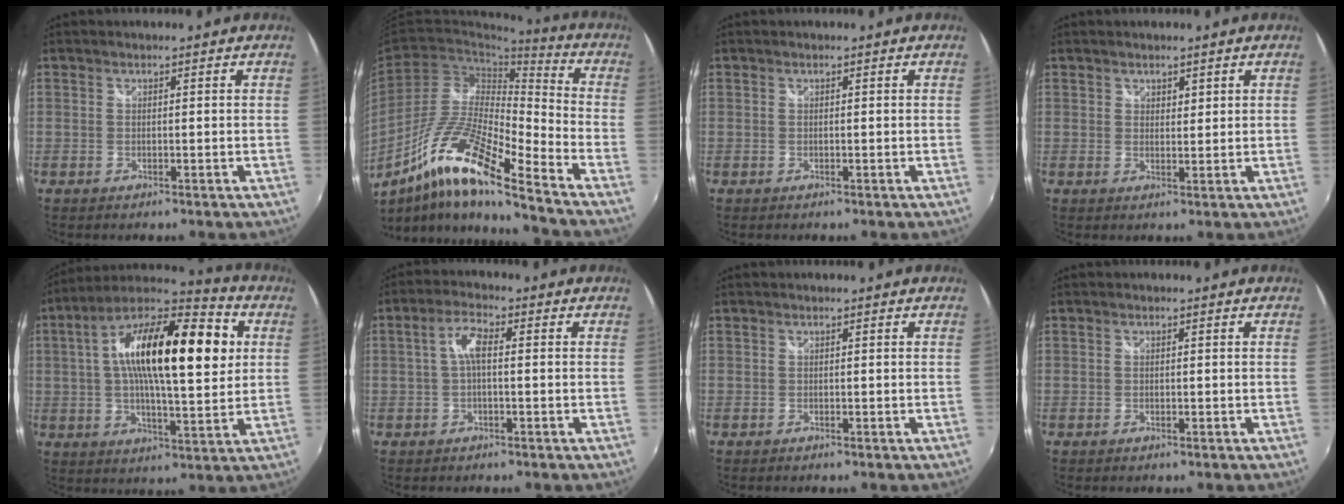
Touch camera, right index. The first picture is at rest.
{"total": 17.0, "force": [-10.8, 2.1, 13.0], "torque": [-0.234, -0.011, -0.215]}
{"total": 0.0}
{"total": 1.5, "force": [1.0, 1.0, 0.3], "torque": [0.000, 0.002, 0.017]}
{"total": 22.9, "force": [4.6, 7.8, 21.1], "torque": [-0.368, 0.037, 0.059]}
{"total": 4.2, "force": [0.1, 1.4, 4.0], "torque": [-0.080, 0.013, 0.002]}
{"total": 0.0}
{"total": 0.0}